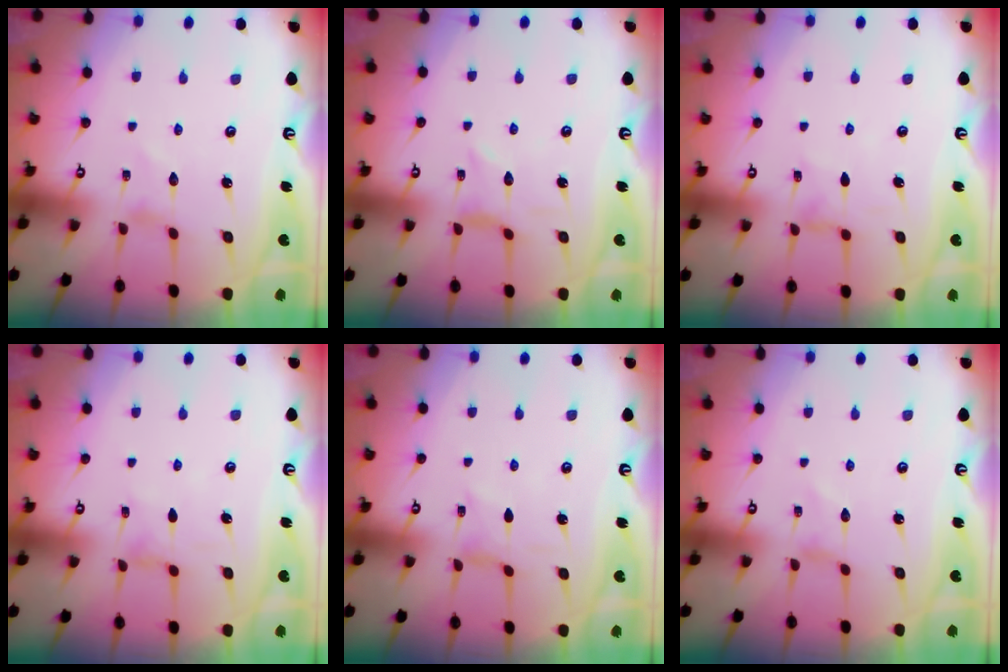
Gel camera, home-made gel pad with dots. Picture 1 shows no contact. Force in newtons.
{"total": 0.9, "press": 0.8, "slide": 0.1}
{"total": 1.2, "press": 1.1, "slide": 0.3}
{"total": 1.7, "press": 1.6, "slide": 0.1}
{"total": 0.0}
{"total": 0.0}